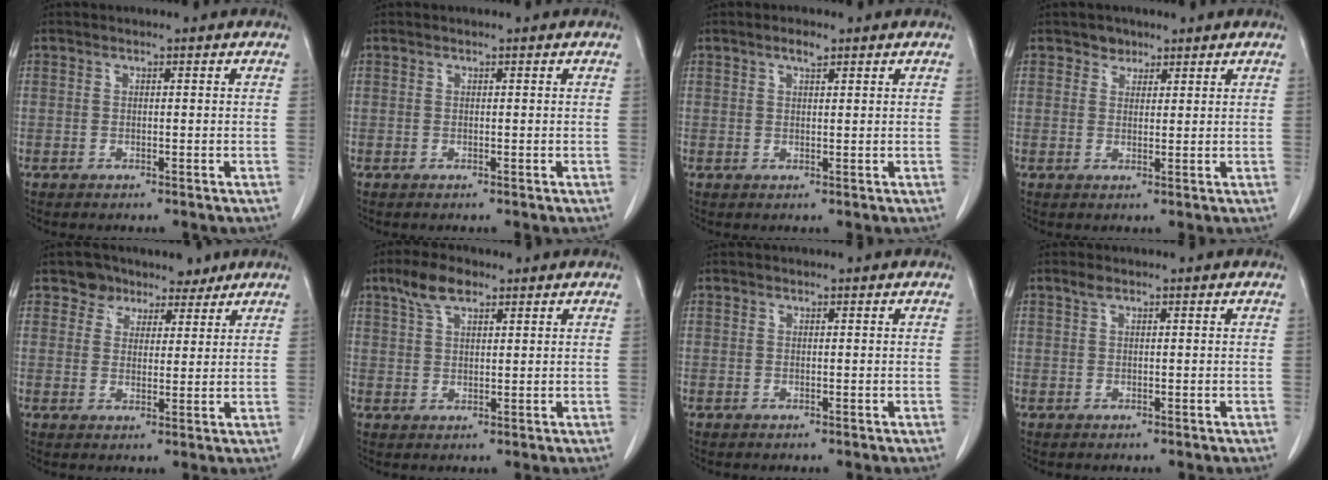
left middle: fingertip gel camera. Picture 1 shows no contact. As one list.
[{"total": 0.0}, {"total": 1.8, "force": [1.2, 0.4, 1.2], "torque": [-0.022, 0.001, 0.021]}, {"total": 2.0, "force": [1.5, 1.4, 0.1], "torque": [0.002, -0.001, 0.021]}, {"total": 5.3, "force": [4.1, 3.4, 0.2], "torque": [0.000, 0.010, 0.062]}, {"total": 5.0, "force": [3.3, 2.0, 3.2], "torque": [-0.069, 0.012, 0.065]}, {"total": 0.0}, {"total": 0.9, "force": [0.7, 0.3, 0.6], "torque": [-0.012, 0.007, 0.013]}]